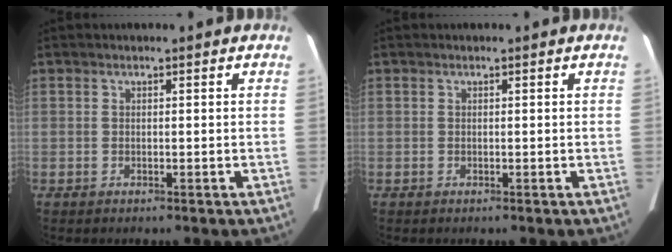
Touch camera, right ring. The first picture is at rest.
{"total": 0.0}